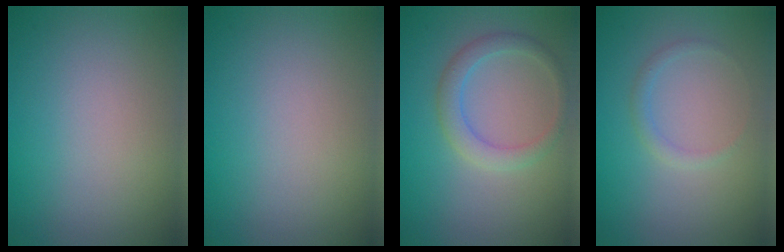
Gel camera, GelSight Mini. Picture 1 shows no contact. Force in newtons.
{"total": 0.0}
{"total": 2.5, "press": 2.5, "slide": 0.1}
{"total": 1.0, "press": 1.0, "slide": 0.1}